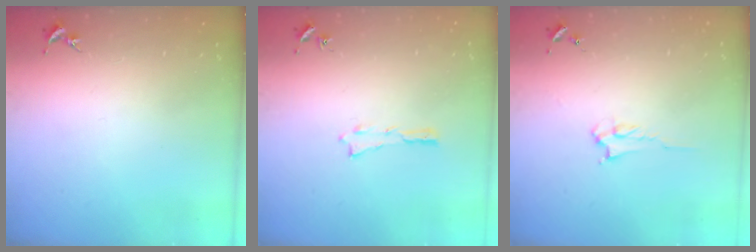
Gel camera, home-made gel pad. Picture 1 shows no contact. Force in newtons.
{"total": 0.0}
{"total": 2.0, "press": 1.9, "slide": 0.3}